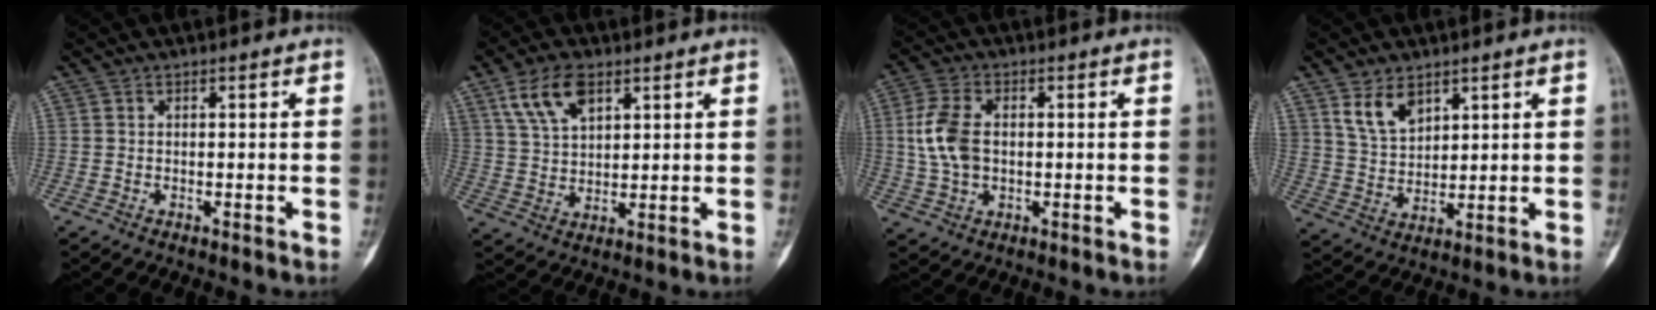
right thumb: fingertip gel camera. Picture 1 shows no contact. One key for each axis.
{"total": 8.9, "fx": 4.9, "fy": 4.6, "fz": 5.8, "tx": -0.101, "ty": -0.015, "tz": 0.100}
{"total": 8.6, "fx": 0.4, "fy": 5.4, "fz": 6.6, "tx": -0.140, "ty": 0.006, "tz": 0.008}
{"total": 7.0, "fx": 4.3, "fy": 4.2, "fz": 3.6, "tx": -0.051, "ty": -0.028, "tz": 0.092}